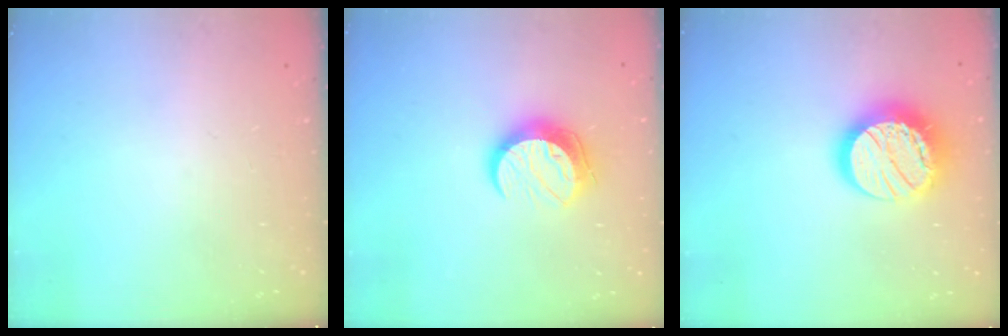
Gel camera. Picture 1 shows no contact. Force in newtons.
{"total": 12.0, "press": 12.0, "slide": 0.8}
{"total": 17.5, "press": 17.5, "slide": 1.2}